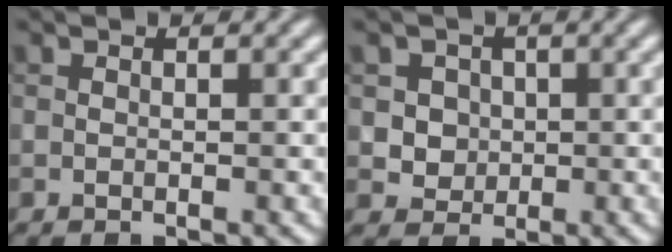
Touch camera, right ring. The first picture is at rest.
{"total": 3.1, "force": [0.7, 2.7, 1.2], "torque": [-0.013, 0.005, 0.016]}